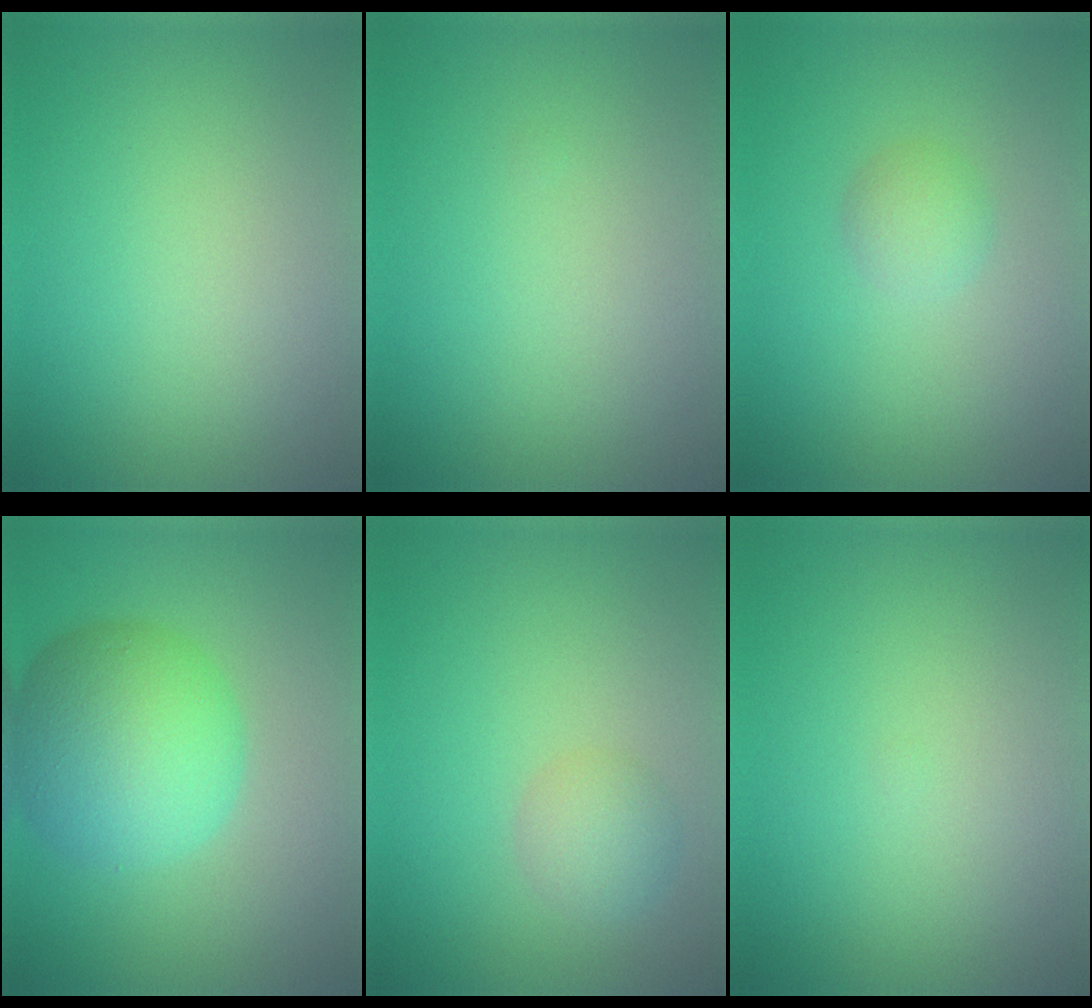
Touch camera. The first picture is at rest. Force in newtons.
{"total": 0.0}
{"total": 1.6, "press": 1.6, "slide": 0.1}
{"total": 8.6, "press": 8.6, "slide": 0.1}
{"total": 2.1, "press": 2.1, "slide": 0.1}
{"total": 0.0}